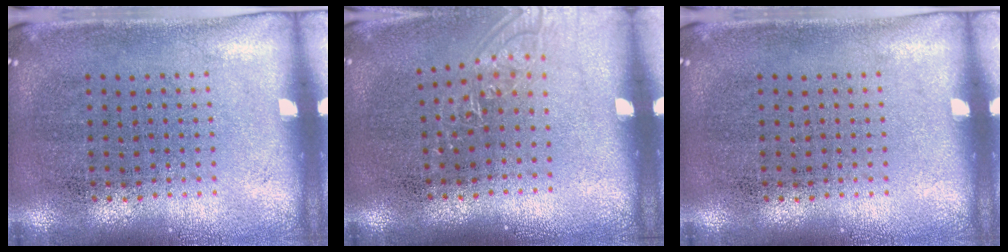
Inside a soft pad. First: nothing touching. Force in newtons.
{"total": 1.0, "press": 0.9, "slide": 0.3}
{"total": 0.0}